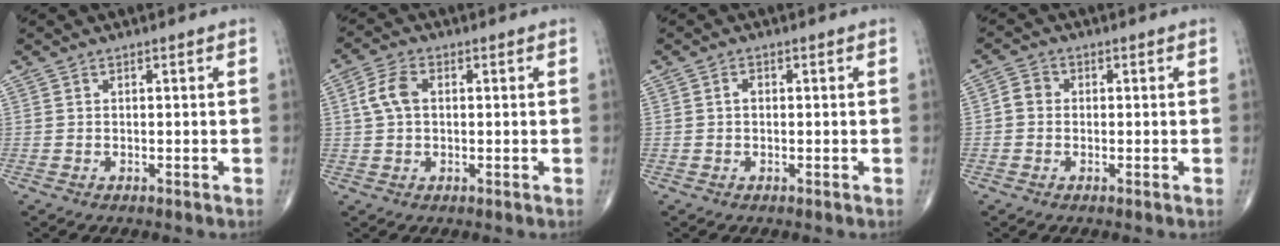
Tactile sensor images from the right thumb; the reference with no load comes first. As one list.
[{"total": 5.1, "force": [0.8, 3.2, 3.9], "torque": [-0.084, 0.013, 0.012]}, {"total": 1.3, "force": [0.0, 0.9, 0.9], "torque": [-0.011, 0.005, -0.001]}, {"total": 2.6, "force": [-0.2, 2.3, 1.3], "torque": [-0.015, 0.007, -0.012]}]